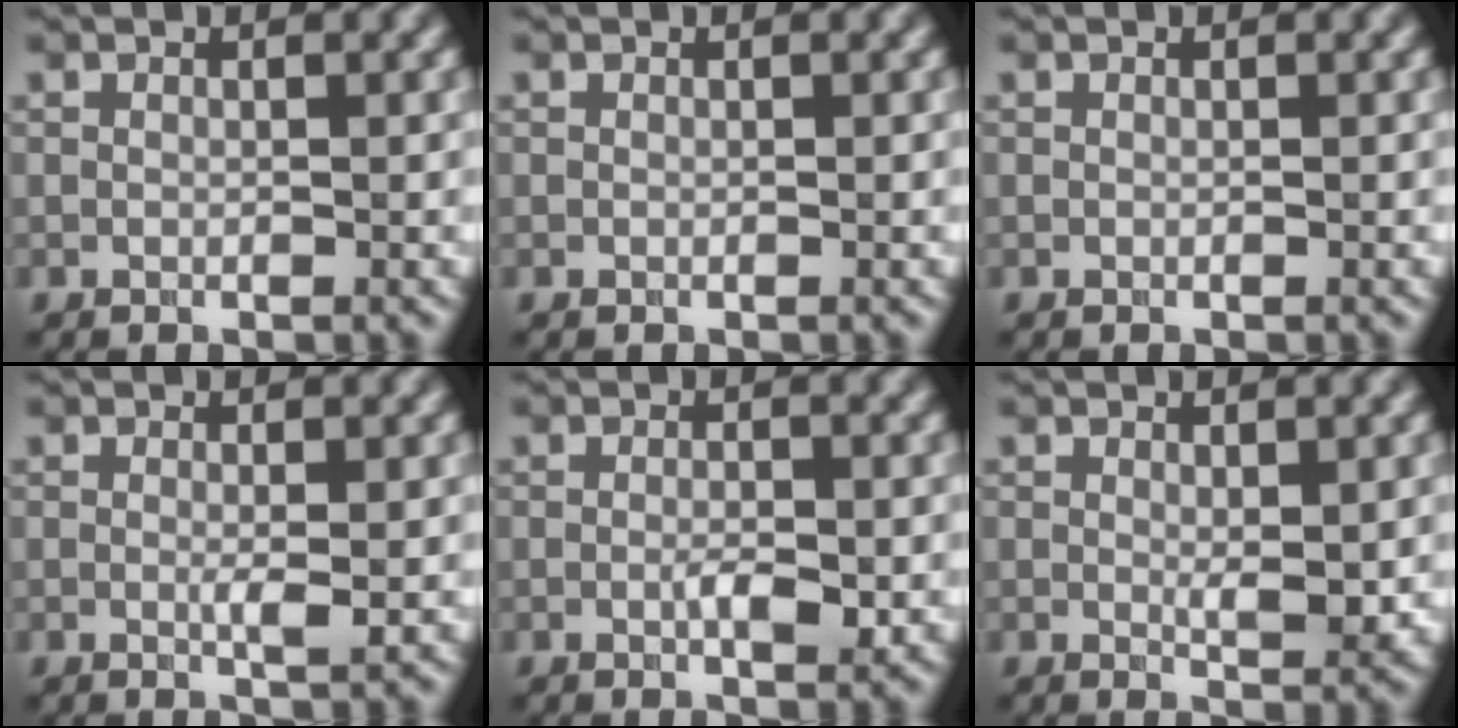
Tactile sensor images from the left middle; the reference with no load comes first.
{"total": 0.0}
{"total": 0.0}
{"total": 1.5, "force": [-0.1, 0.2, 1.5], "torque": [-0.026, -0.006, -0.002]}
{"total": 2.2, "force": [-0.4, 0.7, 2.0], "torque": [-0.038, -0.007, -0.007]}
{"total": 2.4, "force": [0.1, 0.7, 2.3], "torque": [-0.035, -0.009, 0.005]}